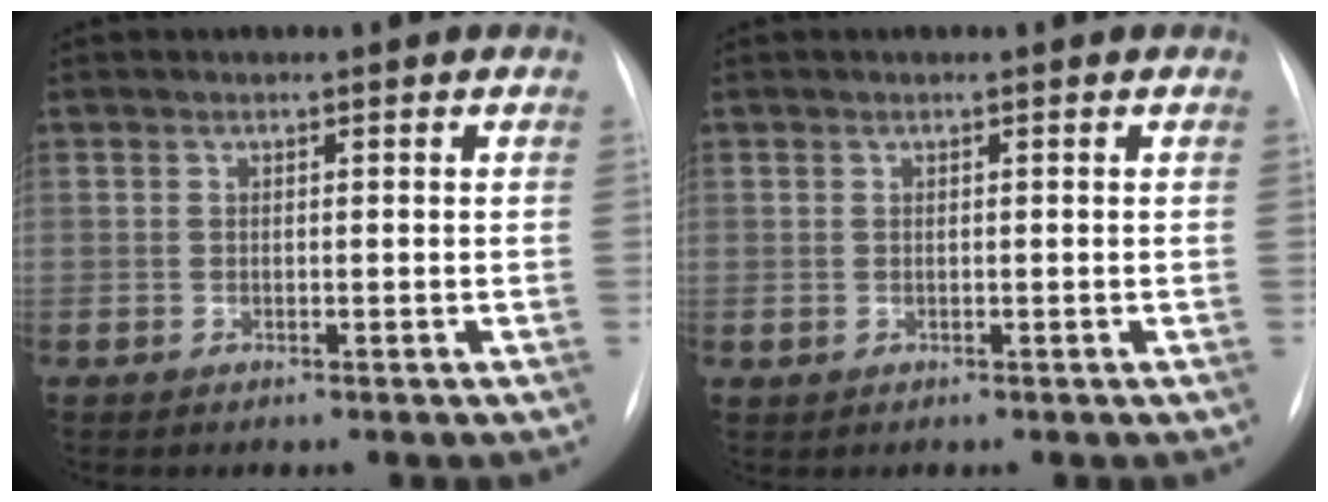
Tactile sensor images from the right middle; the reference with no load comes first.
{"total": 0.0}